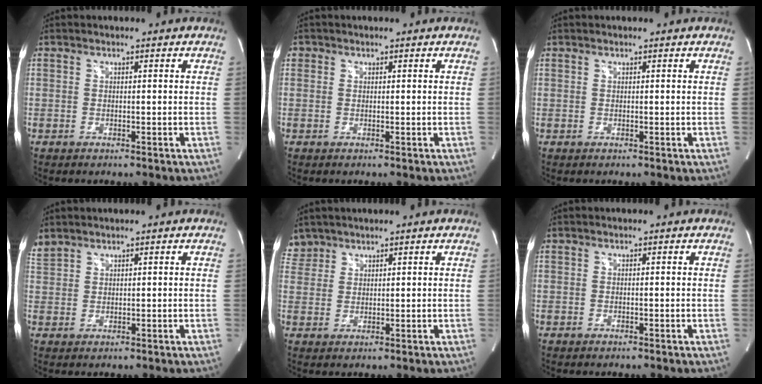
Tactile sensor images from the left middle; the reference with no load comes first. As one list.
[{"total": 0.8, "force": [0.3, 0.7, 0.1], "torque": [0.006, 0.003, 0.003]}, {"total": 0.0}, {"total": 2.7, "force": [2.6, 0.9, 0.5], "torque": [-0.025, 0.020, 0.060]}, {"total": 3.4, "force": [2.9, 1.7, -0.4], "torque": [0.012, 0.010, 0.060]}, {"total": 0.0}]